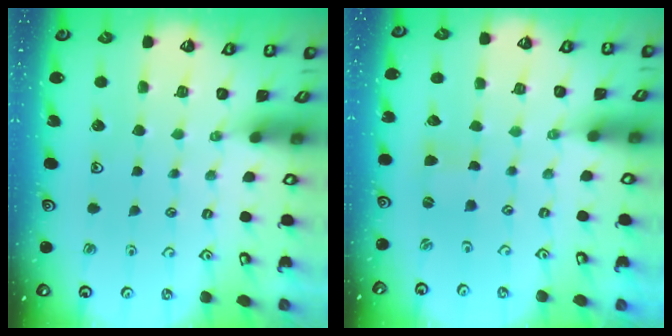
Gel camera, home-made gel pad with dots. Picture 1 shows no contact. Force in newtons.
{"total": 0.0}